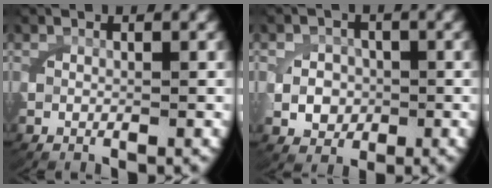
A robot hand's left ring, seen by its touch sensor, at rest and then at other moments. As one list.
[{"total": 2.8, "force": [-0.3, 2.6, 1.2], "torque": [-0.018, -0.004, -0.001]}]